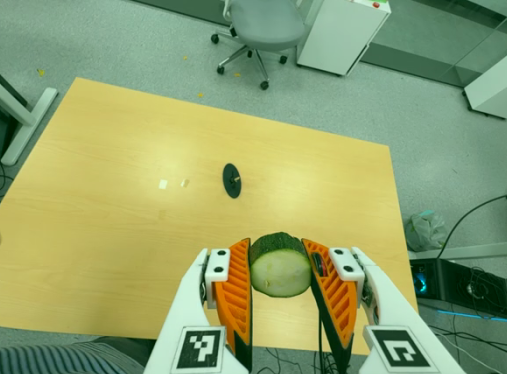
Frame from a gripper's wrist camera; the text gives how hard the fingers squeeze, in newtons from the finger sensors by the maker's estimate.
{"total": 10.4, "left": 10.0, "right": 10.9}